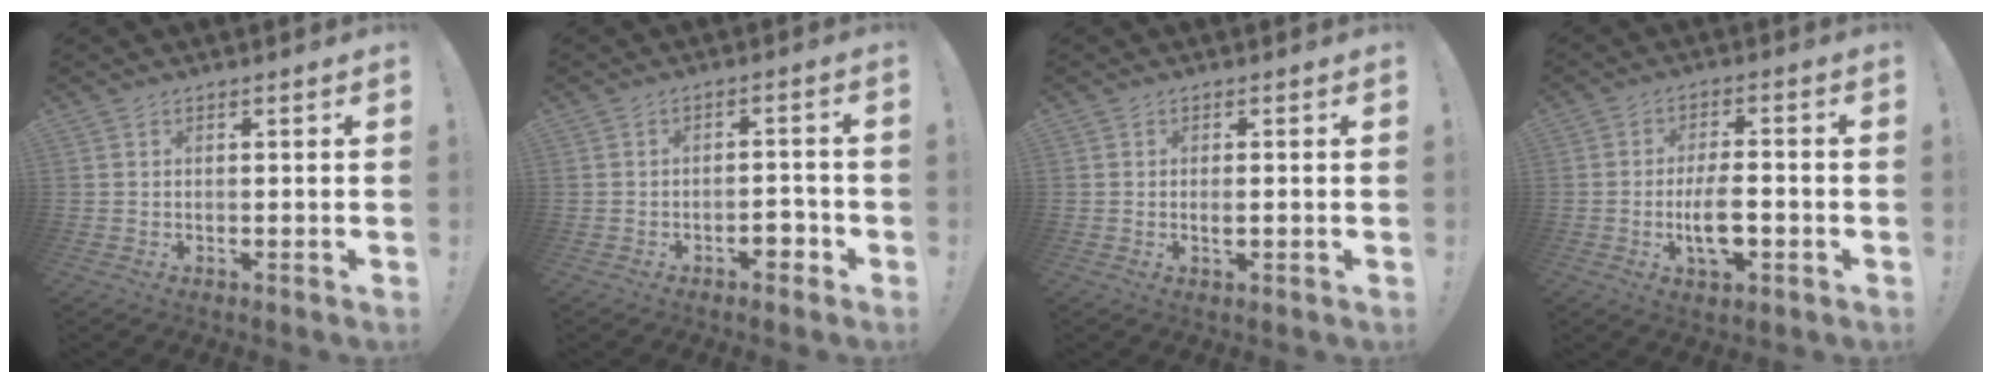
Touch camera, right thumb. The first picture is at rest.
{"total": 4.8, "force": [-2.9, 2.3, 3.0], "torque": [-0.034, 0.013, -0.051]}
{"total": 1.4, "force": [-0.3, 0.3, 1.3], "torque": [-0.020, -0.002, -0.006]}
{"total": 9.3, "force": [-2.2, 4.0, 8.1], "torque": [-0.136, 0.004, -0.038]}